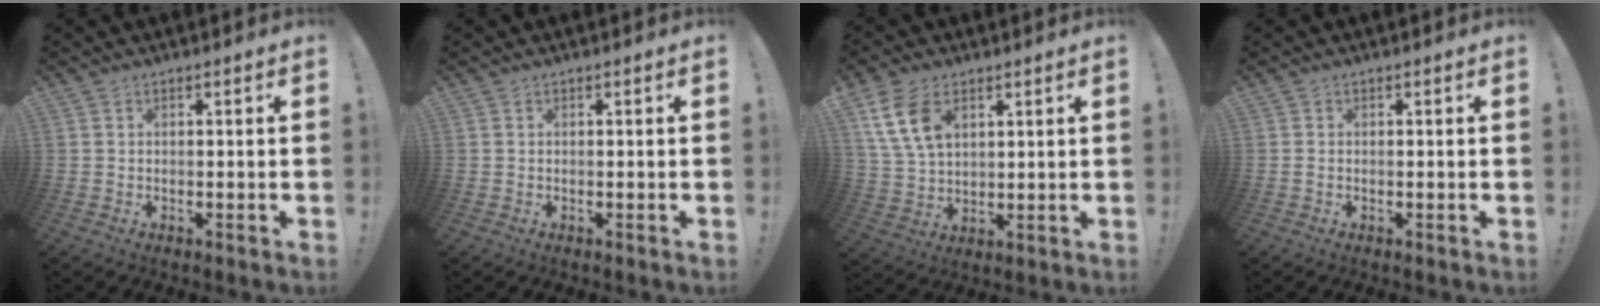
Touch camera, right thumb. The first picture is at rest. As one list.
[{"total": 0.0}, {"total": 12.0, "force": [5.5, 7.5, 7.6], "torque": [-0.148, -0.008, 0.106]}, {"total": 0.0}]